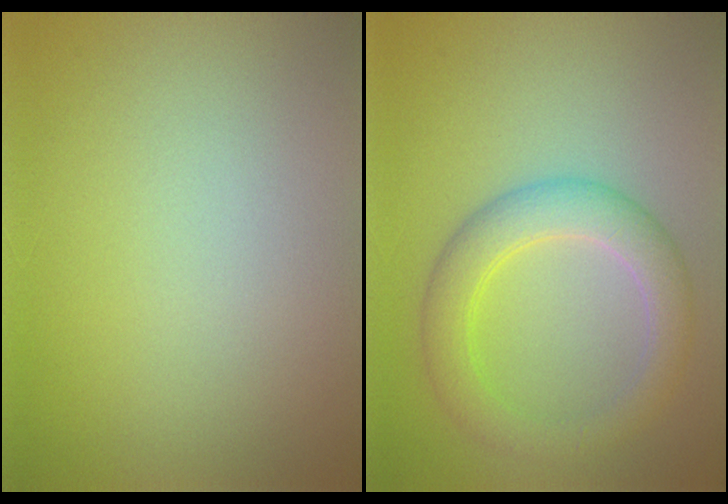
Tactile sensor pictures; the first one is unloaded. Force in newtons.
{"total": 4.3, "press": 4.3, "slide": 0.2}